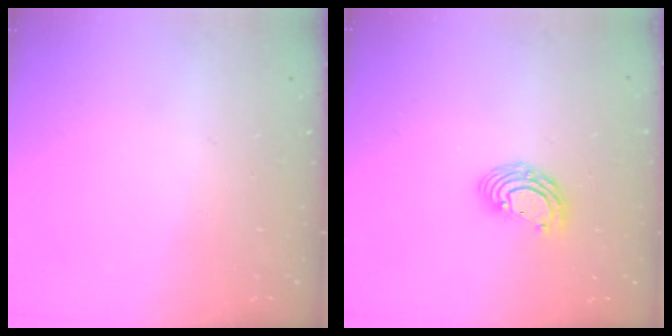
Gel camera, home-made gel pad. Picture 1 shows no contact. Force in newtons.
{"total": 7.6, "press": 7.6, "slide": 0.9}